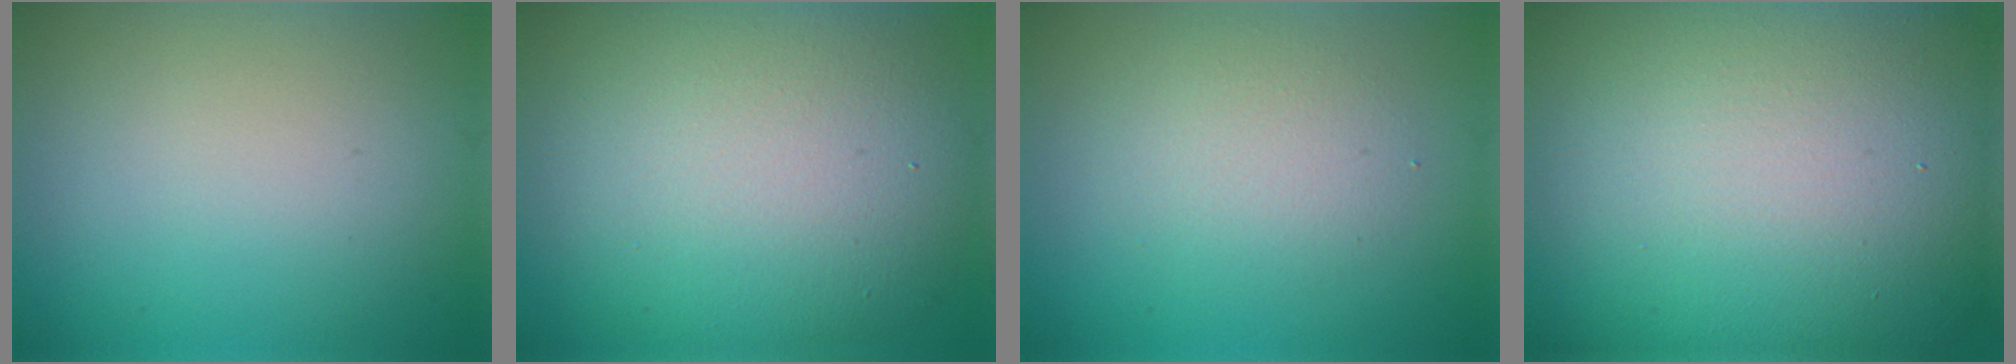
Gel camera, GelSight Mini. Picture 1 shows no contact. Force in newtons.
{"total": 12.8, "press": 12.8, "slide": 0.9}
{"total": 3.0, "press": 3.0, "slide": 0.2}
{"total": 25.8, "press": 25.7, "slide": 1.5}